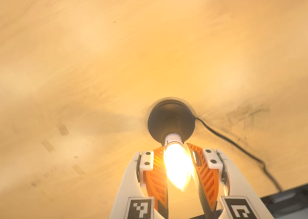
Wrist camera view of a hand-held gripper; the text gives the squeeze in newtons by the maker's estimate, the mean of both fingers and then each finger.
{"total": 14.4, "left": 14.2, "right": 14.6}